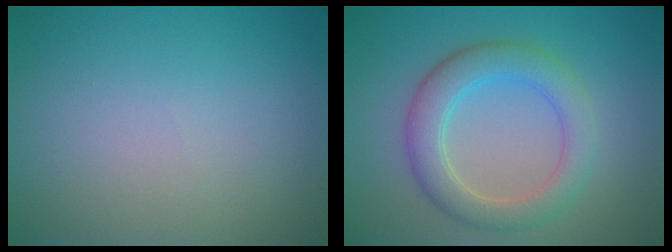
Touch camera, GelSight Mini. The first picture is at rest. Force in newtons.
{"total": 4.6, "press": 4.5, "slide": 0.2}